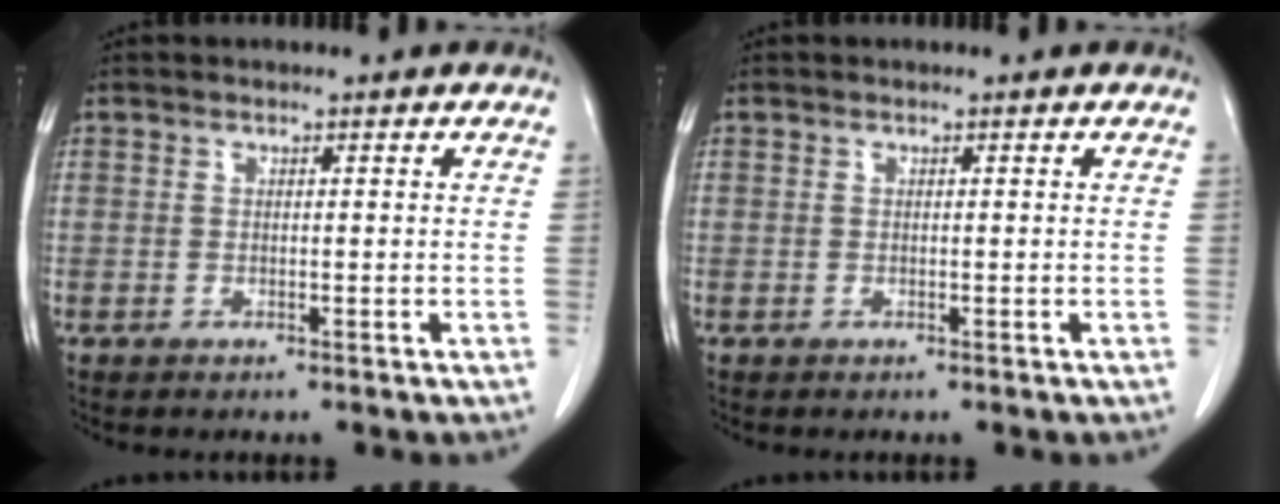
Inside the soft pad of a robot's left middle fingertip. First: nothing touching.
{"total": 0.0}